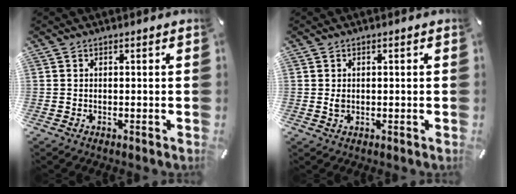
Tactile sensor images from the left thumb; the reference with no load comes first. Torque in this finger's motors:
{"motor_torque": [0.38, 0.49, 0.15, -0.11, 0.01]}